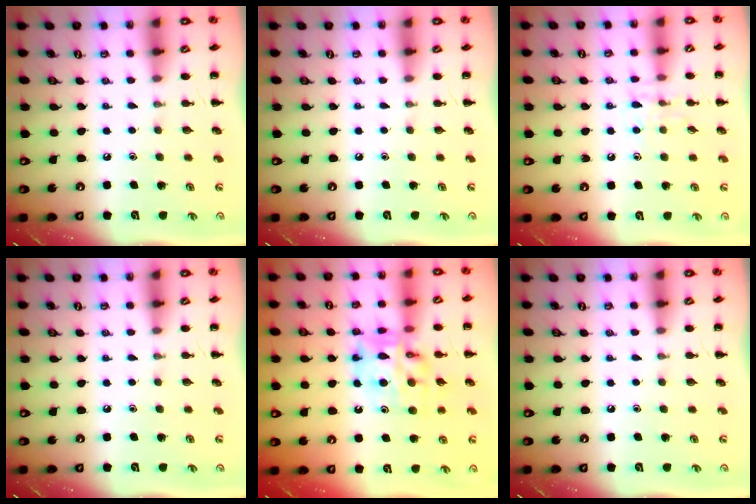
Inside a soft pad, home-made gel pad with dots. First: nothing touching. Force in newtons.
{"total": 0.0}
{"total": 6.2, "press": 6.1, "slide": 0.8}
{"total": 0.0}
{"total": 13.6, "press": 13.0, "slide": 3.8}
{"total": 0.0}